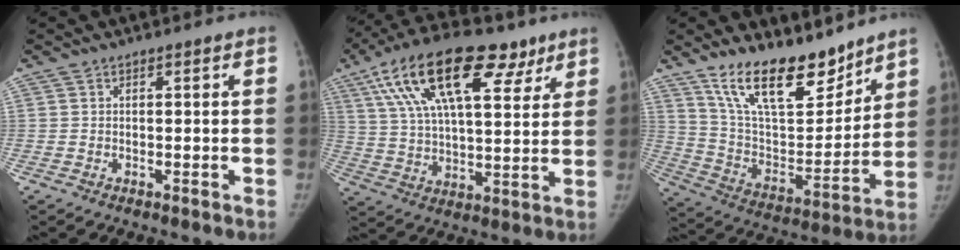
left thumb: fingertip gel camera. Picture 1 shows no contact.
{"total": 24.0, "force": [12.0, 10.7, 17.7], "torque": [-0.292, 0.002, 0.203]}
{"total": 19.8, "force": [14.5, 8.1, 10.7], "torque": [-0.136, -0.084, 0.260]}